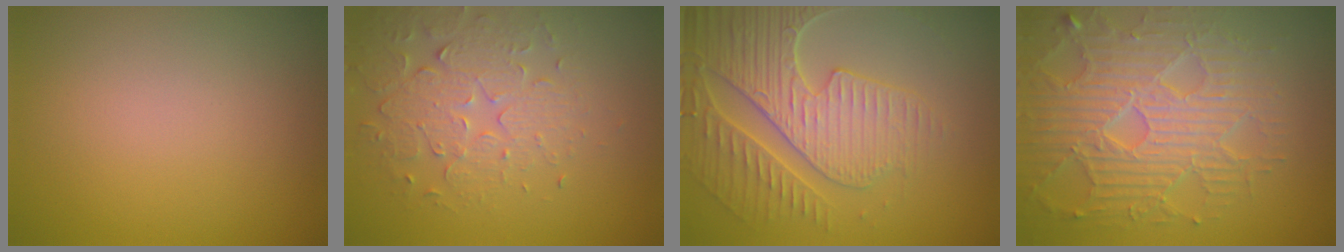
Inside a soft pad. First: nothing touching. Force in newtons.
{"total": 3.8, "press": 3.4, "slide": 1.6}
{"total": 6.4, "press": 5.4, "slide": 3.5}
{"total": 6.9, "press": 5.5, "slide": 4.0}